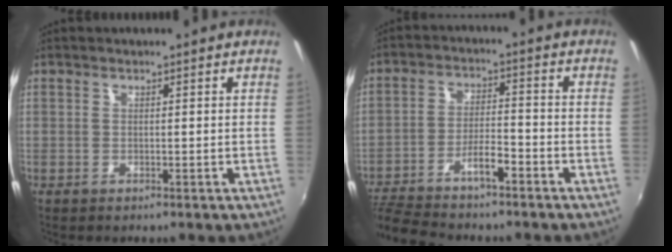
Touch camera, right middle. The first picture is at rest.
{"total": 10.0, "force": [-8.1, 1.6, 5.7], "torque": [-0.123, 0.008, -0.139]}